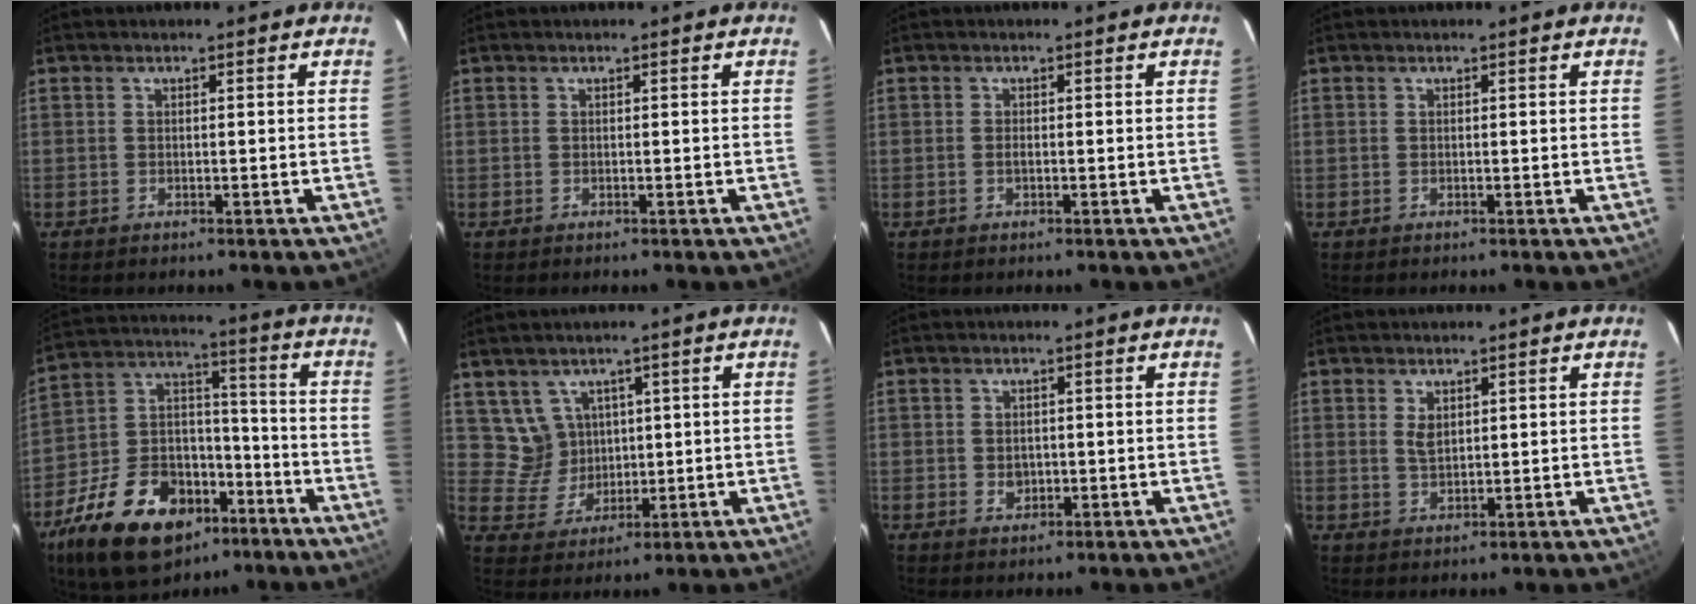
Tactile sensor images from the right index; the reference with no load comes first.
{"total": 0.0}
{"total": 0.5, "force": [-0.1, 0.0, 0.5], "torque": [-0.008, 0.000, -0.003]}
{"total": 0.0}
{"total": 23.6, "force": [-13.9, 13.6, 13.2], "torque": [-0.273, 0.027, -0.219]}
{"total": 5.9, "force": [2.7, 5.2, 0.7], "torque": [-0.016, 0.009, 0.067]}
{"total": 2.1, "force": [-0.2, 1.8, 1.0], "torque": [-0.014, 0.001, -0.002]}
{"total": 2.4, "force": [0.9, 1.4, 1.8], "torque": [-0.031, 0.001, 0.018]}